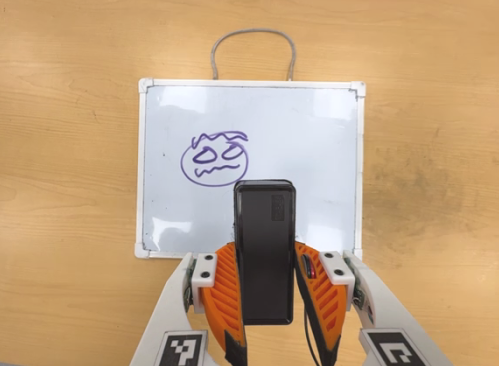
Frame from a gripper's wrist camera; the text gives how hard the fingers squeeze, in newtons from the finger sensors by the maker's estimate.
{"total": 4.6, "left": 3.4, "right": 5.7}